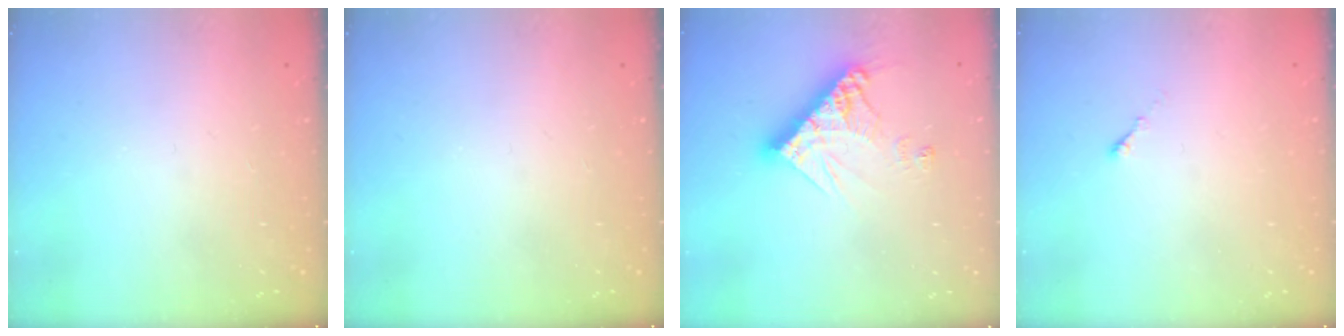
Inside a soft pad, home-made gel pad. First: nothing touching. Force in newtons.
{"total": 0.0}
{"total": 13.1, "press": 13.0, "slide": 1.2}
{"total": 0.0}